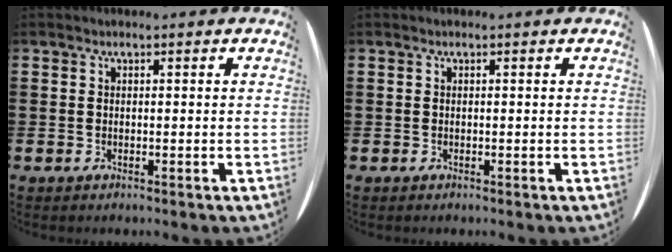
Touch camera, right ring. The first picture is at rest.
{"total": 0.0}